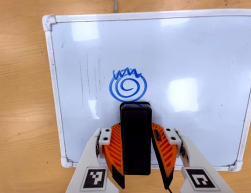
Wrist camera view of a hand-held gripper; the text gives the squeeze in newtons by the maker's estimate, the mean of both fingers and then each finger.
{"total": 6.5, "left": 5.0, "right": 7.9}